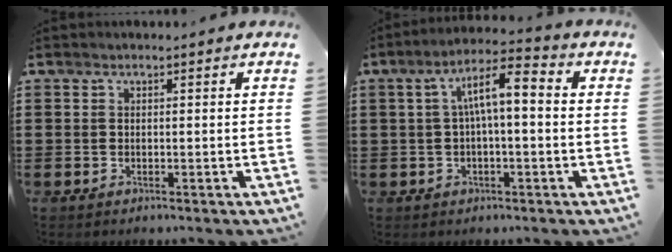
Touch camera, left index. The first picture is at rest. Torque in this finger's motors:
{"motor_torque": [1.19, -0.64, 0.71, 0.08]}